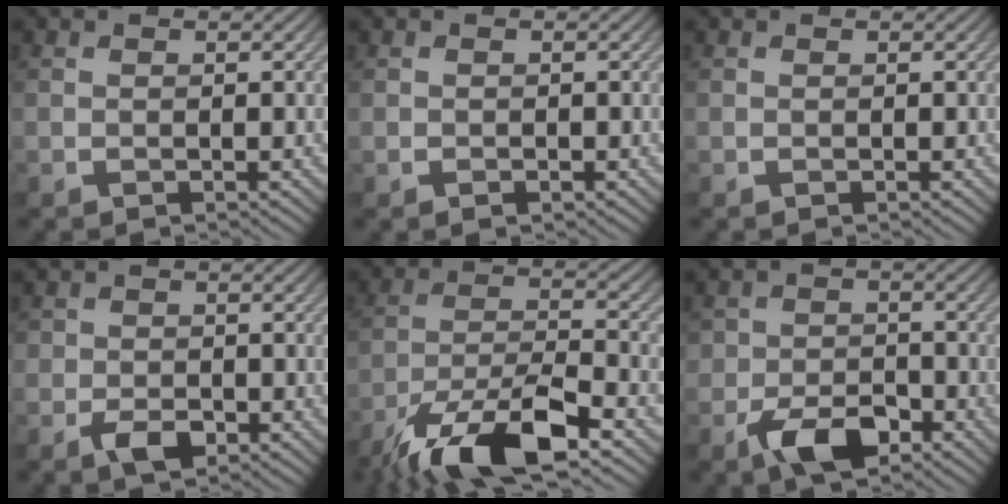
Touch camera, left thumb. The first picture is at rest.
{"total": 0.8, "force": [-0.4, 0.5, 0.5], "torque": [-0.007, -0.004, -0.005]}
{"total": 0.0}
{"total": 3.2, "force": [-1.5, 2.1, 1.8], "torque": [-0.033, -0.006, -0.034]}
{"total": 14.1, "force": [-9.4, 3.9, 9.8], "torque": [-0.191, -0.008, -0.179]}
{"total": 6.1, "force": [-3.4, 3.5, 3.6], "torque": [-0.063, -0.005, -0.070]}